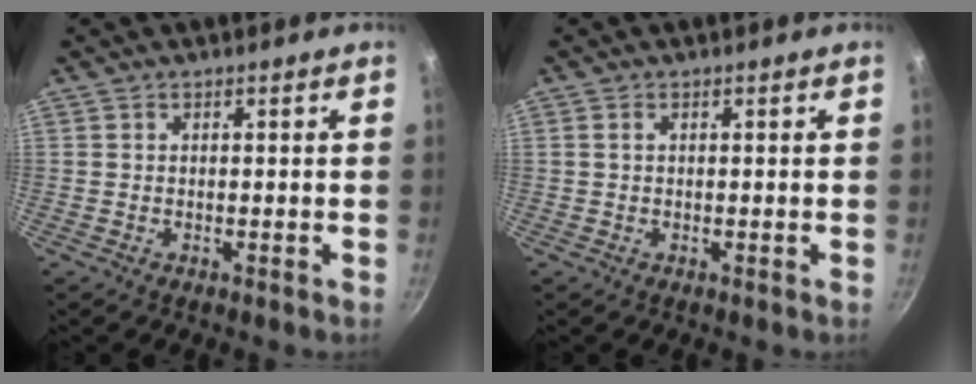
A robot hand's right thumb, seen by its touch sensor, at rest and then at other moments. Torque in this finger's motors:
{"motor_torque": [-0.39, 0.36, -0.07, -0.07, 0.05]}